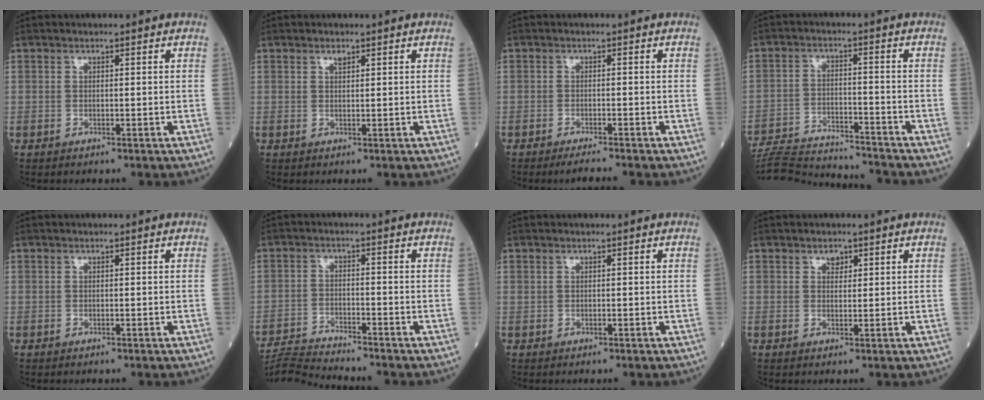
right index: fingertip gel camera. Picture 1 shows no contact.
{"total": 0.9, "force": [0.6, 0.4, 0.5], "torque": [-0.010, -0.002, 0.010]}
{"total": 2.1, "force": [-1.8, -0.3, 1.1], "torque": [-0.021, -0.005, -0.034]}
{"total": 15.8, "force": [-15.4, 0.5, 3.9], "torque": [-0.075, -0.005, -0.234]}
{"total": 0.0}
{"total": 7.6, "force": [-7.4, -1.7, 0.9], "torque": [-0.018, -0.009, -0.131]}
{"total": 0.0}
{"total": 1.4, "force": [0.9, 0.9, 0.6], "torque": [-0.006, -0.001, 0.013]}